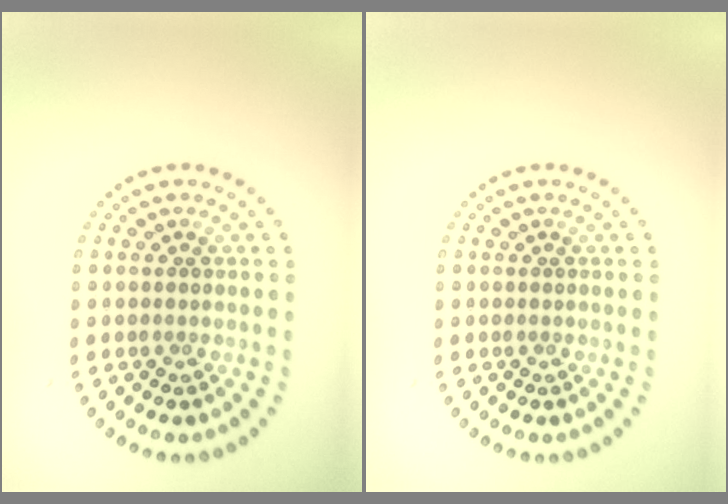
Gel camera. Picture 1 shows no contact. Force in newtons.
{"total": 0.0}